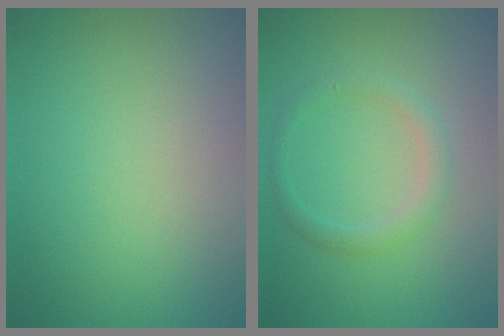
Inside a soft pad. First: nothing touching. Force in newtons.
{"total": 1.9, "press": 1.8, "slide": 0.1}